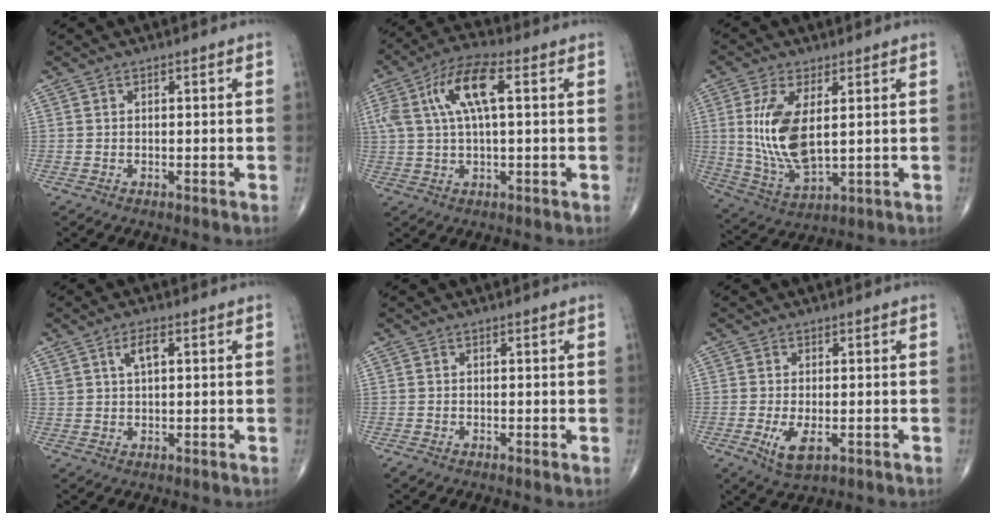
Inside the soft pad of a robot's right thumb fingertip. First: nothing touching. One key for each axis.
{"total": 11.1, "fx": 2.7, "fy": 3.8, "fz": 10.1, "tx": -0.223, "ty": 0.028, "tz": 0.048}
{"total": 12.6, "fx": 2.0, "fy": 5.7, "fz": 11.1, "tx": -0.229, "ty": -0.018, "tz": 0.054}
{"total": 3.5, "fx": 1.4, "fy": 1.5, "fz": 2.8, "tx": -0.052, "ty": 0.001, "tz": 0.029}
{"total": 0.8, "fx": -0.5, "fy": 0.3, "fz": 0.6, "tx": -0.017, "ty": -0.005, "tz": -0.012}
{"total": 4.9, "fx": -1.5, "fy": 2.2, "fz": 4.1, "tx": -0.077, "ty": -0.011, "tz": -0.020}